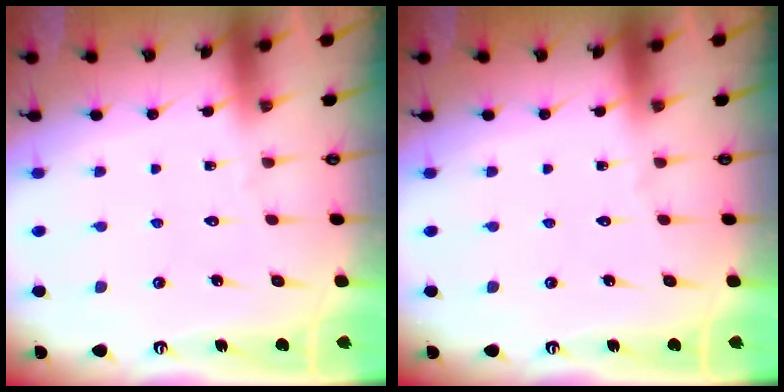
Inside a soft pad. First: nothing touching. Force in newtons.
{"total": 0.0}